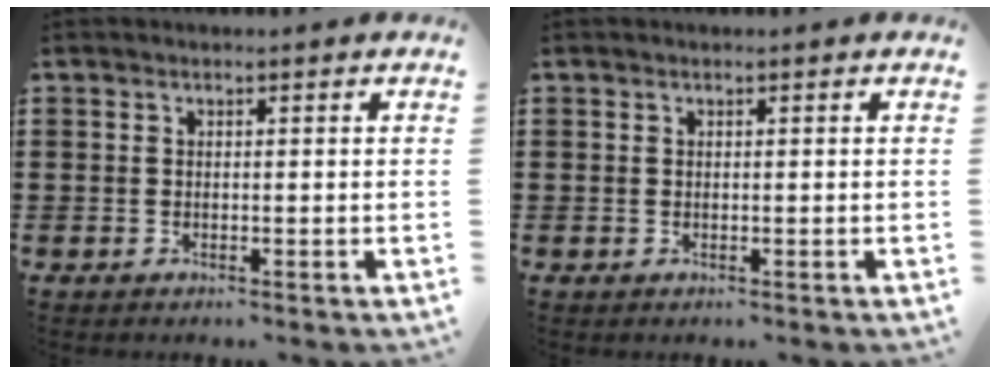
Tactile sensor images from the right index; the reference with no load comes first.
{"total": 0.0}